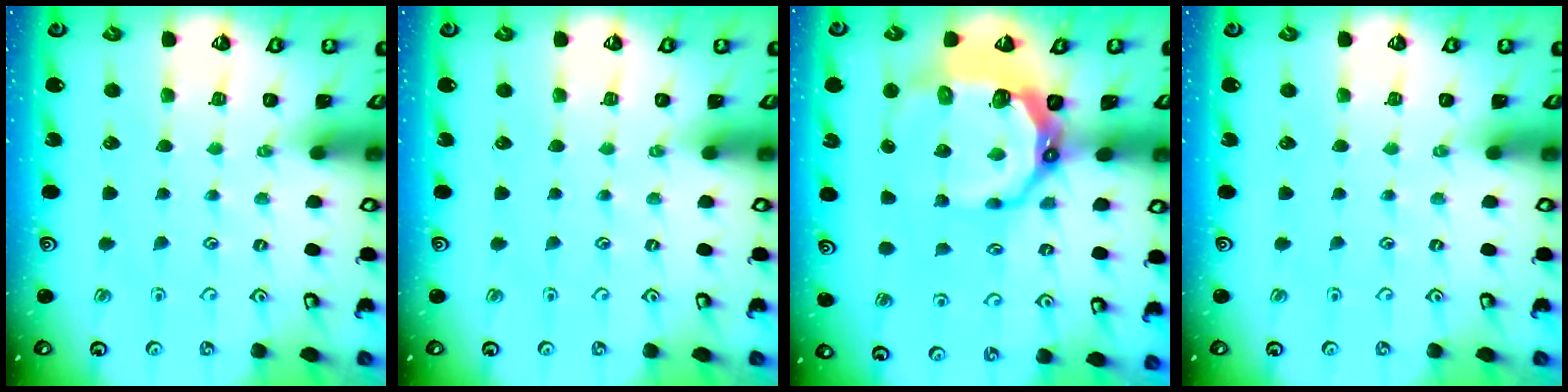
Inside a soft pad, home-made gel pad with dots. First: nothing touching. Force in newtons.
{"total": 0.0}
{"total": 12.7, "press": 11.7, "slide": 5.0}
{"total": 0.0}